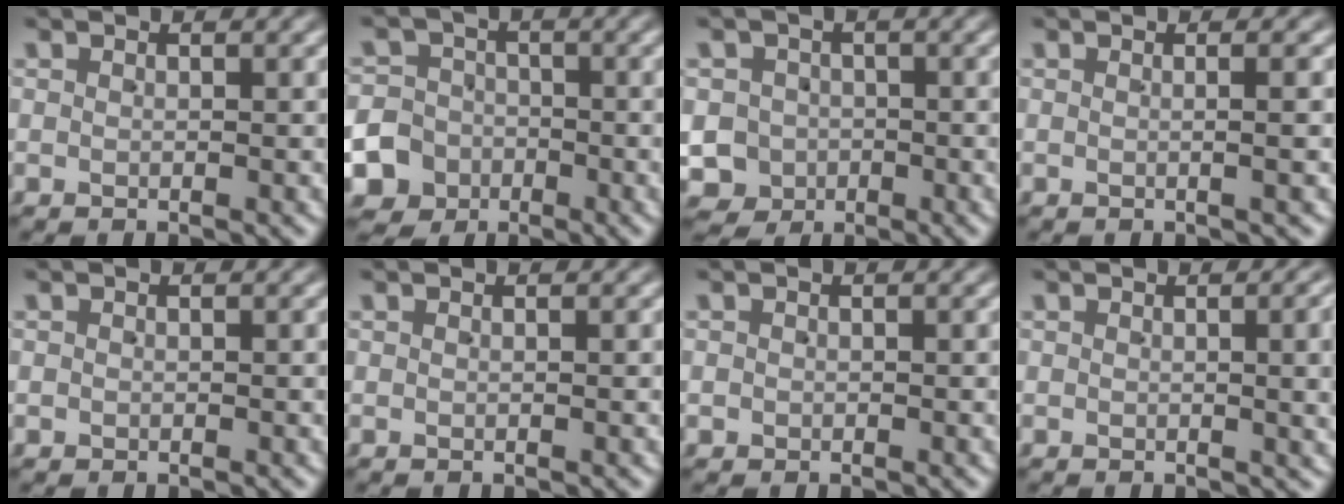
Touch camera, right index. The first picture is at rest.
{"total": 12.8, "force": [-5.6, 11.2, 2.6], "torque": [-0.066, -0.050, -0.100]}
{"total": 10.5, "force": [-2.8, 9.7, 2.9], "torque": [-0.070, -0.041, -0.043]}
{"total": 1.2, "force": [-0.1, -0.8, 0.9], "torque": [-0.015, 0.006, -0.004]}
{"total": 0.0}
{"total": 0.0}
{"total": 0.6, "force": [-0.3, 0.5, 0.0], "torque": [-0.002, -0.004, -0.003]}
{"total": 2.6, "force": [0.5, 0.2, 2.5], "torque": [-0.020, 0.008, 0.004]}